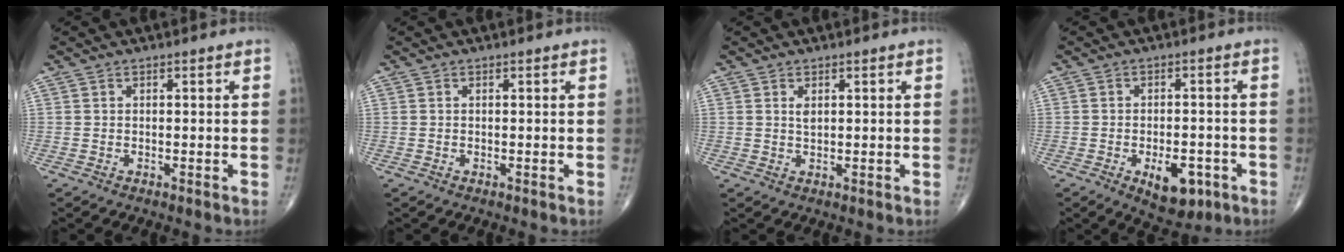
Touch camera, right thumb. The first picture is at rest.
{"total": 0.0}
{"total": 1.4, "force": [0.5, 0.7, 1.1], "torque": [-0.016, -0.003, 0.011]}
{"total": 5.2, "force": [-1.9, 2.9, 3.8], "torque": [-0.037, 0.003, -0.016]}